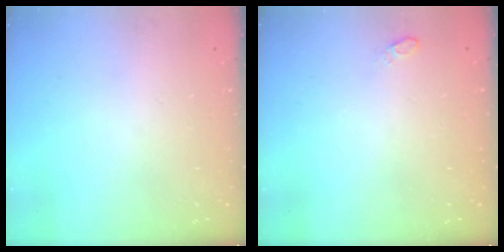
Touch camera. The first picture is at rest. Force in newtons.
{"total": 4.0, "press": 3.7, "slide": 1.5}